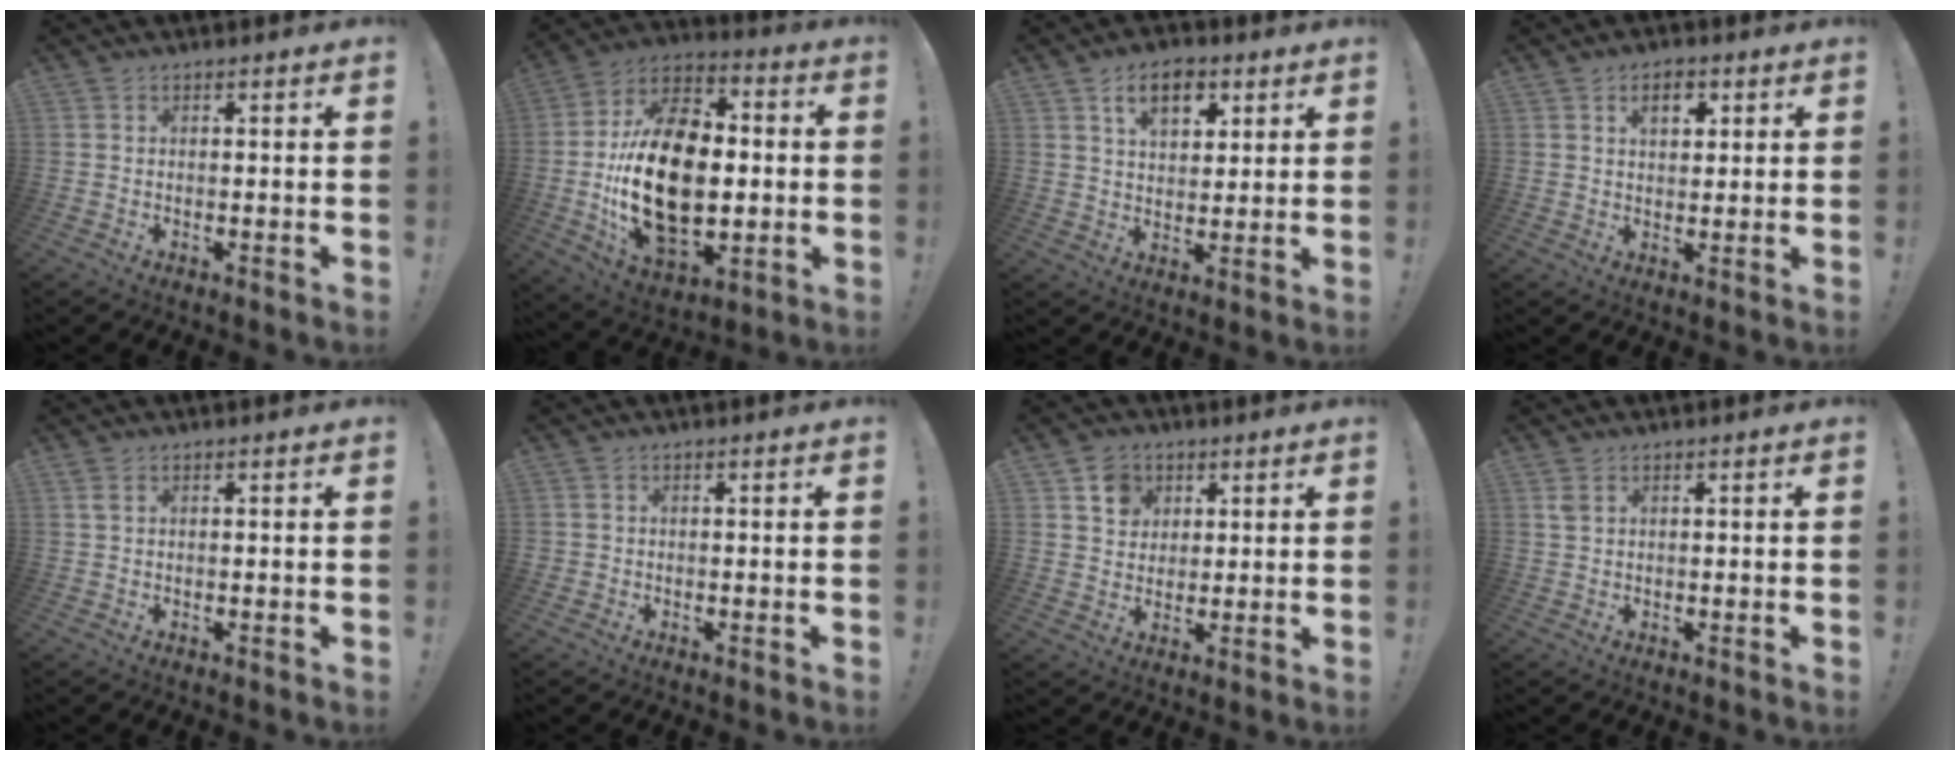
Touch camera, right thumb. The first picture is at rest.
{"total": 27.2, "force": [-1.4, 17.2, 21.0], "torque": [-0.391, 0.007, -0.014]}
{"total": 10.4, "force": [5.3, 6.3, 6.4], "torque": [-0.092, -0.011, 0.094]}
{"total": 5.5, "force": [2.5, 3.2, 3.7], "torque": [-0.041, -0.005, 0.040]}
{"total": 1.4, "force": [0.7, 0.6, 1.1], "torque": [-0.022, 0.002, 0.013]}
{"total": 0.9, "force": [-0.1, 0.9, 0.0], "torque": [-0.007, 0.006, 0.000]}
{"total": 7.9, "force": [3.6, 6.8, 1.9], "torque": [-0.020, -0.018, 0.070]}
{"total": 1.8, "force": [1.0, 1.0, 1.1], "torque": [-0.022, 0.002, 0.018]}